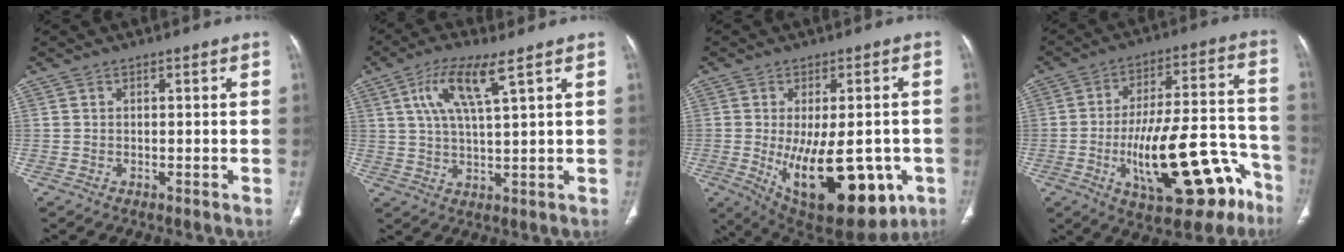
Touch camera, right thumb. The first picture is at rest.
{"total": 8.8, "force": [4.0, 1.6, 7.6], "torque": [-0.163, -0.010, 0.081]}
{"total": 21.5, "force": [-6.2, 10.3, 17.9], "torque": [-0.234, -0.016, -0.060]}
{"total": 24.2, "force": [-10.2, 9.2, 20.0], "torque": [-0.258, 0.065, -0.138]}